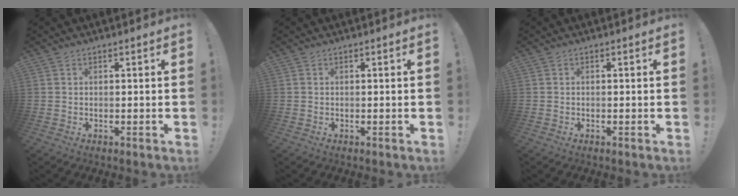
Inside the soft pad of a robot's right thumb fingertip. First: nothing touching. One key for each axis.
{"total": 0.0}
{"total": 0.0}